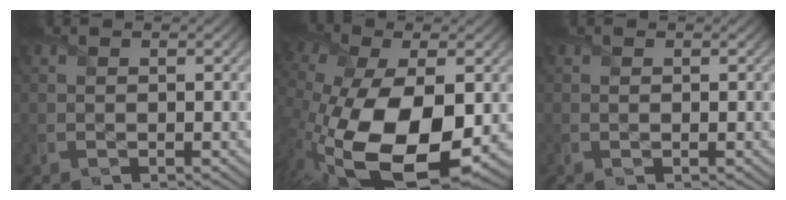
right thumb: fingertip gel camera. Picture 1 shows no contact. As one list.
[{"total": 18.3, "force": [-3.8, 10.0, 14.8], "torque": [-0.309, -0.060, -0.039]}, {"total": 0.6, "force": [0.1, 0.1, 0.5], "torque": [-0.011, 0.000, 0.000]}]